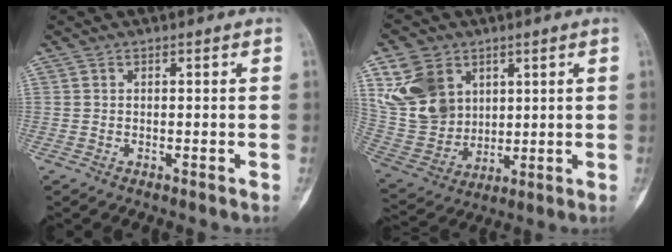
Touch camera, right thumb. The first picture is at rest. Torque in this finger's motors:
{"motor_torque": [-0.53, 1.00, 0.61, 0.31, 0.12]}